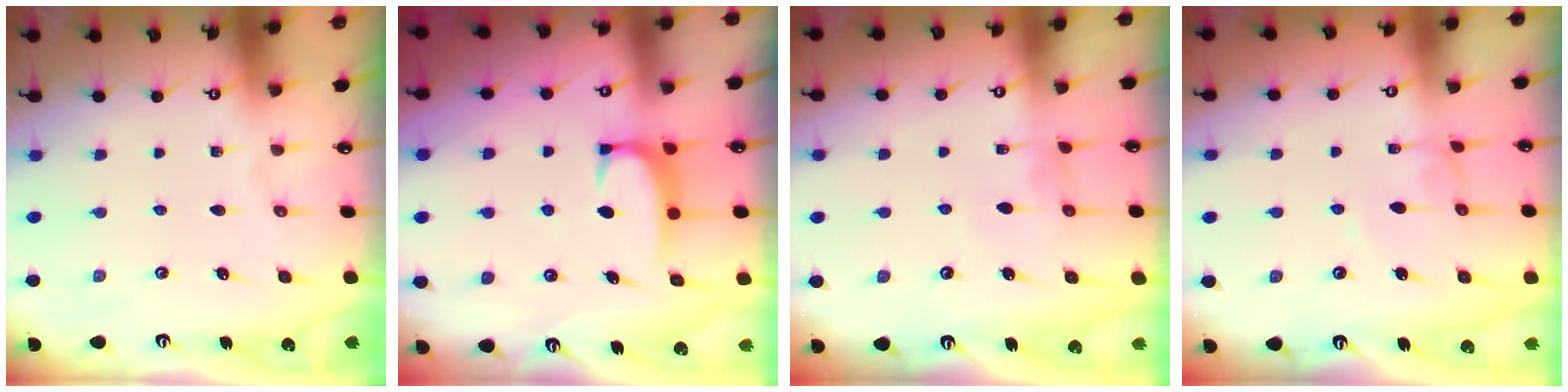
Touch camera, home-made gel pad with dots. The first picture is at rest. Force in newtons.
{"total": 1.9, "press": 1.8, "slide": 0.5}
{"total": 0.0}
{"total": 0.0}